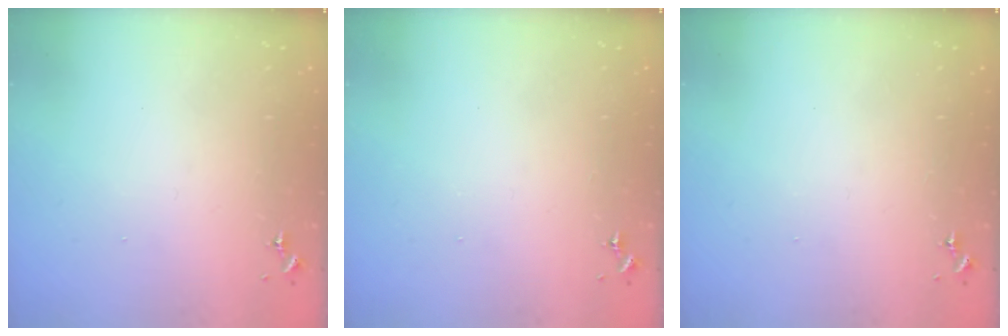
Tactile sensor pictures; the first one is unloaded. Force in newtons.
{"total": 0.0}
{"total": 1.3, "press": 1.0, "slide": 0.9}